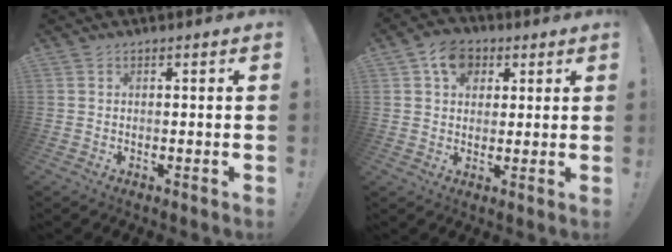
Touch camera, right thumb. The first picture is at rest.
{"total": 9.2, "force": [3.9, 7.2, 4.2], "torque": [-0.062, -0.009, 0.076]}